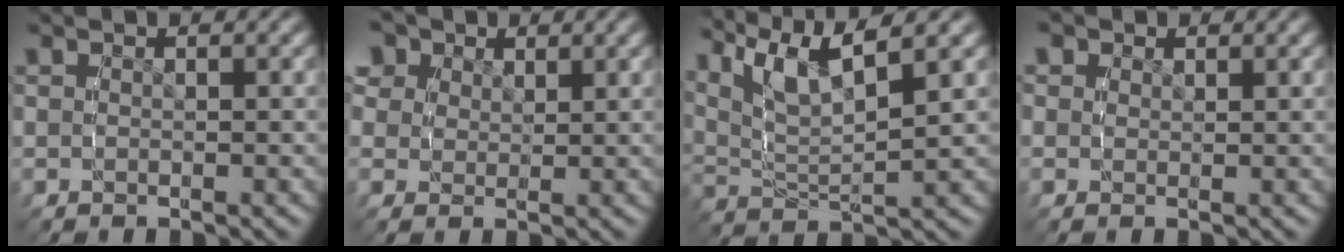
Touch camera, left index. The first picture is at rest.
{"total": 6.2, "force": [3.4, 4.5, 2.5], "torque": [-0.045, -0.002, 0.056]}
{"total": 7.4, "force": [4.0, 3.9, 4.9], "torque": [-0.107, -0.001, 0.067]}
{"total": 1.6, "force": [0.8, 1.3, 0.4], "torque": [-0.007, -0.006, 0.019]}